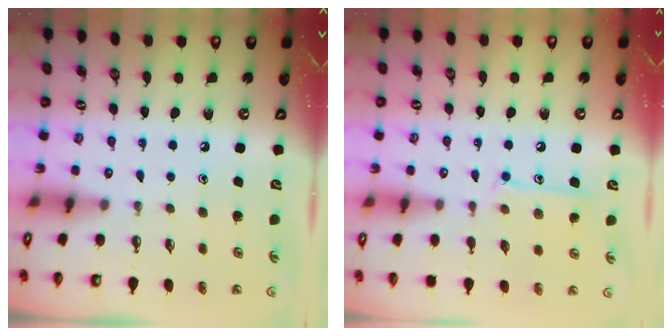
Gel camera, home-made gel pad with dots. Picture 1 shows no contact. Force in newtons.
{"total": 11.2, "press": 11.2, "slide": 0.6}